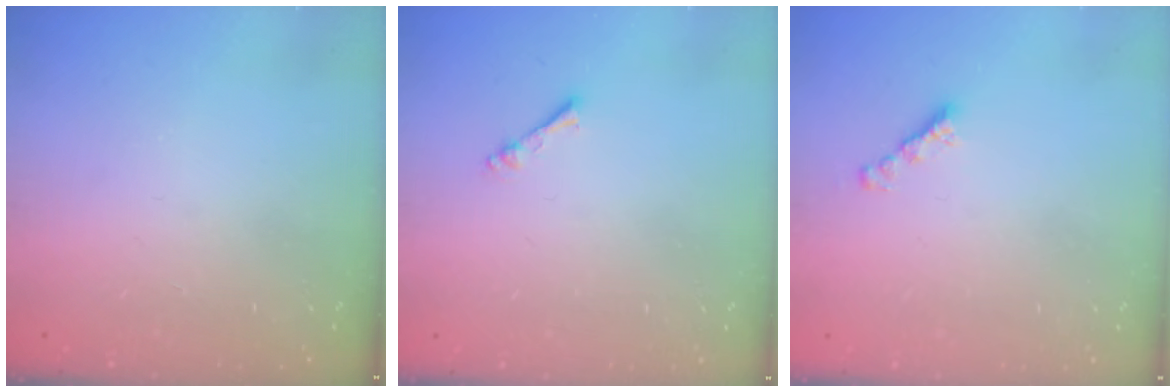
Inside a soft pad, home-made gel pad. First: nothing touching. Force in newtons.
{"total": 1.1, "press": 1.1, "slide": 0.2}
{"total": 2.5, "press": 2.5, "slide": 0.5}